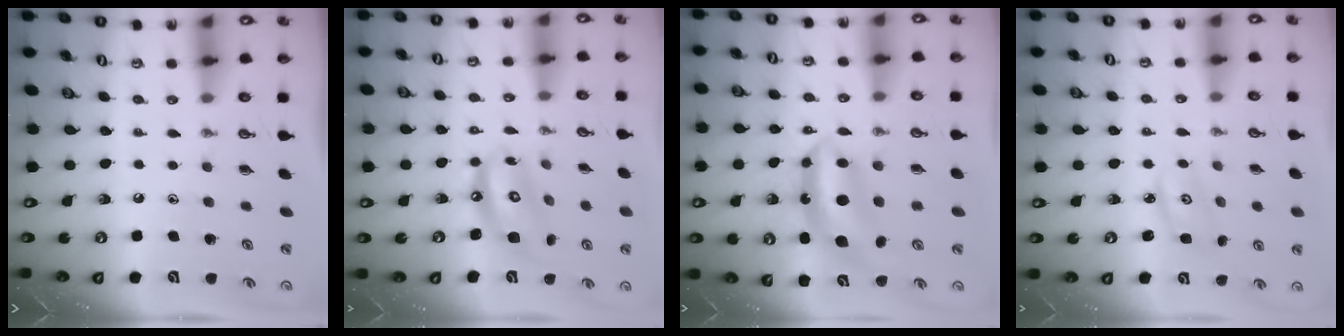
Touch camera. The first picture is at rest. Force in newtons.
{"total": 12.8, "press": 12.8, "slide": 1.5}
{"total": 7.5, "press": 7.5, "slide": 0.6}
{"total": 2.8, "press": 2.8, "slide": 0.2}